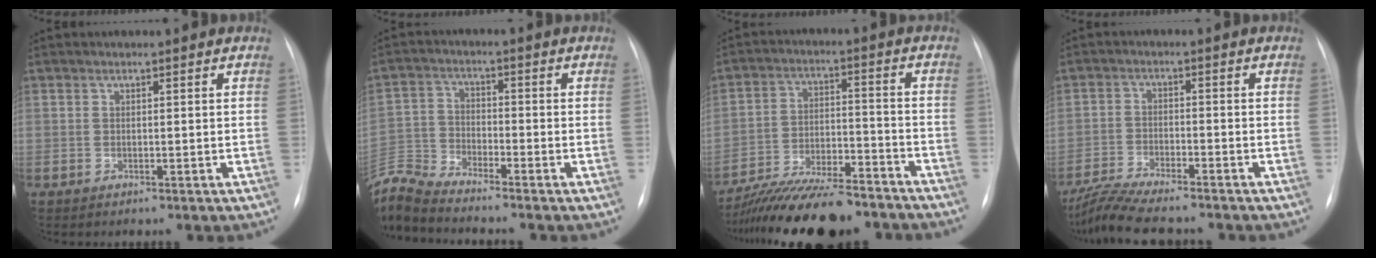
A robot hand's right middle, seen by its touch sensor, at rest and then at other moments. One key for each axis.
{"total": 8.7, "fx": -8.6, "fy": -1.0, "fz": 1.1, "tx": -0.036, "ty": 0.004, "tz": -0.174}
{"total": 16.7, "fx": -14.7, "fy": 3.2, "fz": 7.2, "tx": -0.130, "ty": 0.007, "tz": -0.237}
{"total": 10.3, "fx": -9.1, "fy": 1.1, "fz": 4.8, "tx": -0.089, "ty": -0.022, "tz": -0.151}